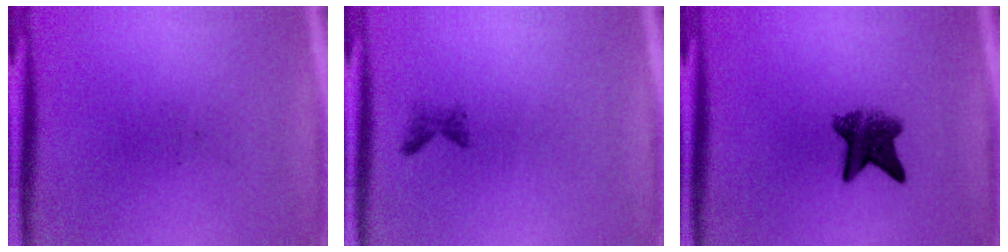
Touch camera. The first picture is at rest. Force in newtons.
{"total": 0.9}
{"total": 5.9}